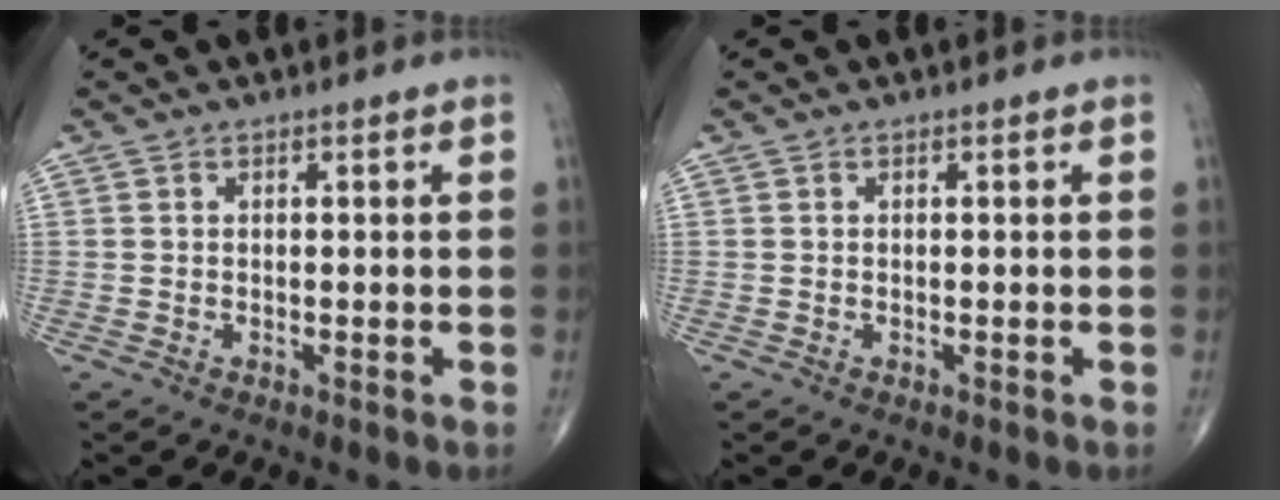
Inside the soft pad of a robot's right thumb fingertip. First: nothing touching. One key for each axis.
{"total": 0.0}